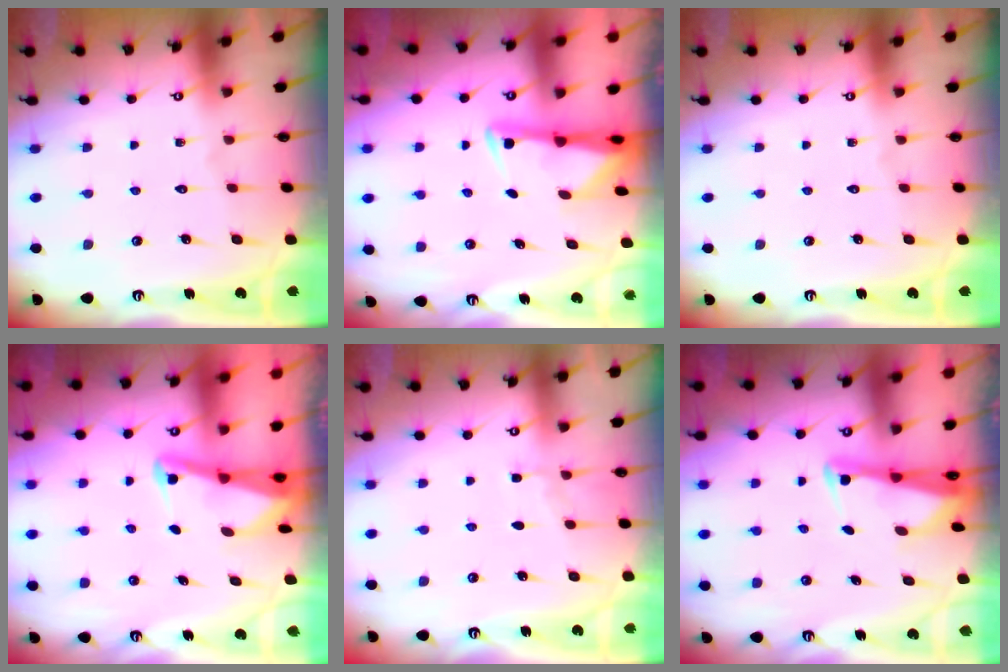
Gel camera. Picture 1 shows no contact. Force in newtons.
{"total": 3.0, "press": 2.9, "slide": 0.6}
{"total": 0.0}
{"total": 2.7, "press": 2.6, "slide": 0.6}
{"total": 4.0, "press": 3.9, "slide": 0.5}
{"total": 2.4, "press": 2.4, "slide": 0.5}